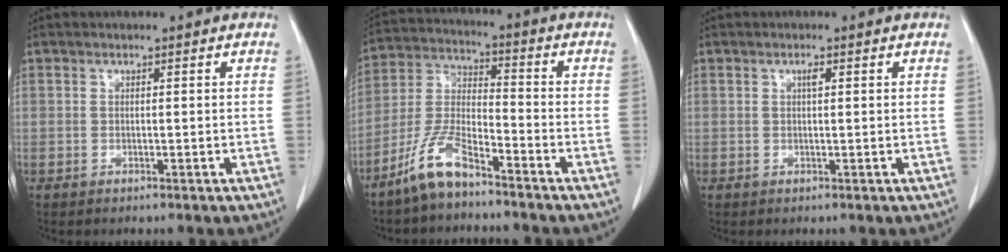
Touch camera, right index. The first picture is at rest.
{"total": 8.8, "force": [-6.6, 1.9, 5.5], "torque": [-0.130, -0.009, -0.134]}
{"total": 1.0, "force": [0.3, 0.2, 0.9], "torque": [-0.017, 0.002, 0.005]}